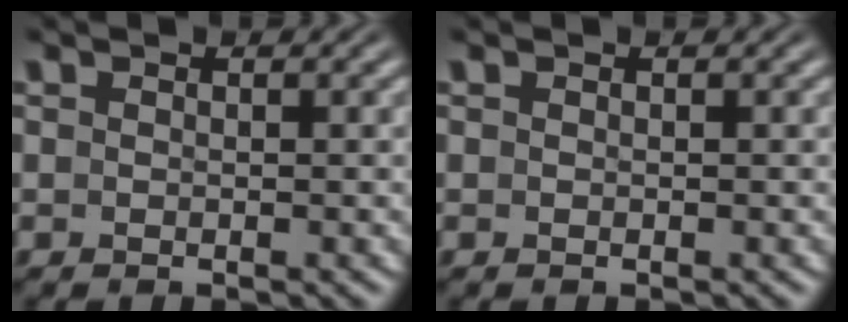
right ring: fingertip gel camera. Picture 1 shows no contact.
{"total": 0.0}